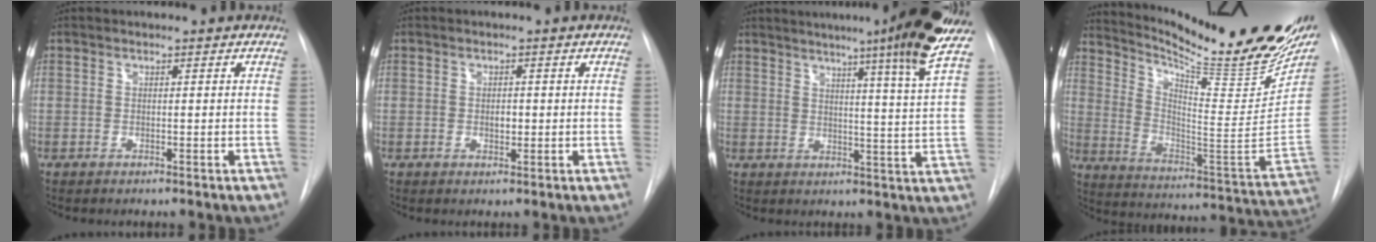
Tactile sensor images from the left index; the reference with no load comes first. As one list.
[{"total": 1.5, "force": [-0.1, 0.9, 1.2], "torque": [-0.018, 0.001, 0.001]}, {"total": 16.1, "force": [11.9, -2.7, 10.4], "torque": [-0.153, -0.039, 0.137]}, {"total": 27.2, "force": [22.2, 2.6, 15.5], "torque": [-0.245, -0.078, 0.315]}]